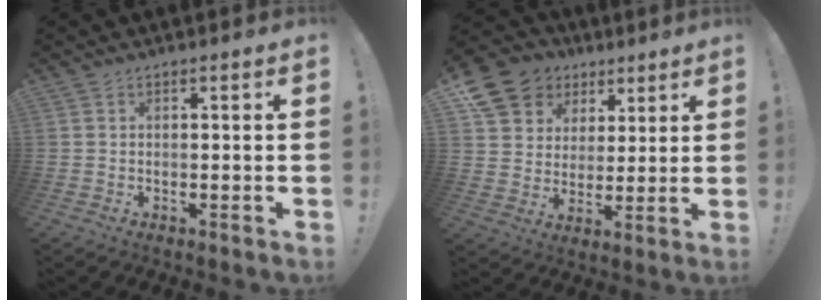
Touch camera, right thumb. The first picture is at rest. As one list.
[{"total": 13.5, "force": [7.3, 10.6, 4.2], "torque": [-0.071, -0.039, 0.154]}]